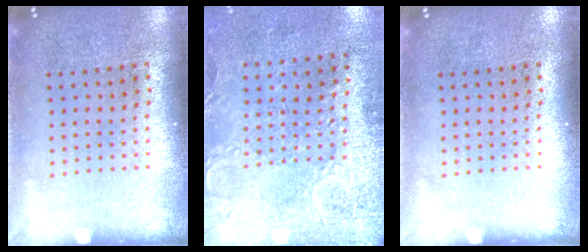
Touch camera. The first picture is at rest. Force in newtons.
{"total": 2.9, "press": 2.3, "slide": 1.8}
{"total": 0.0}